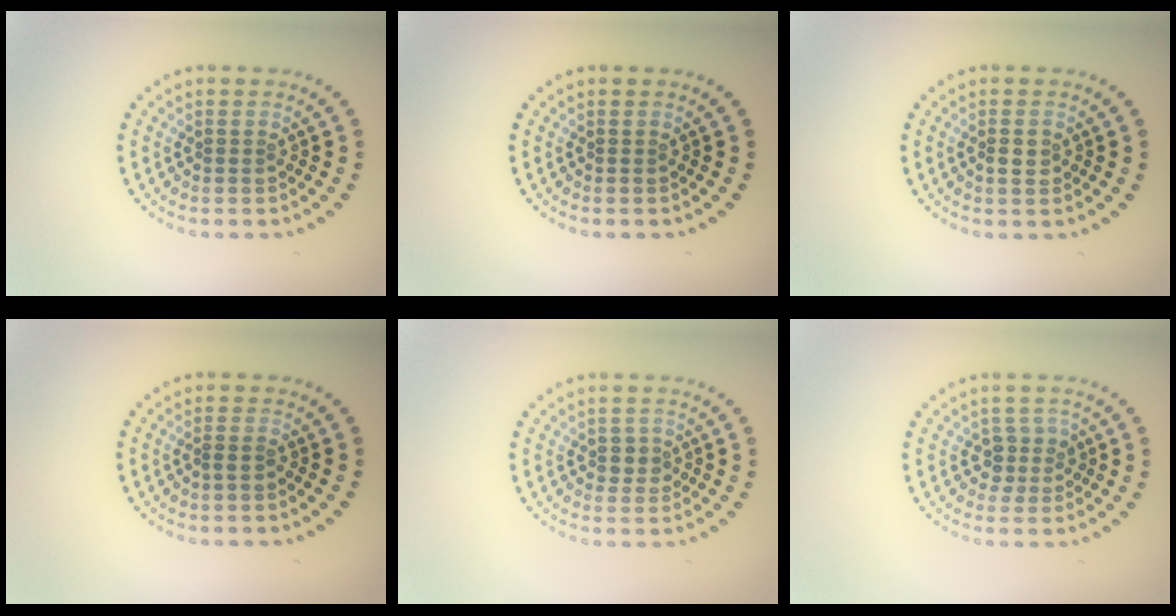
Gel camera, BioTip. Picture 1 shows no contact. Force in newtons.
{"total": 0.0}
{"total": 1.3, "press": 1.3, "slide": 0.2}
{"total": 0.6, "press": 0.4, "slide": 0.5}
{"total": 1.5, "press": 1.4, "slide": 0.6}
{"total": 1.9, "press": 1.6, "slide": 1.1}